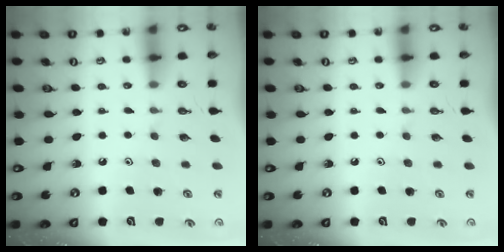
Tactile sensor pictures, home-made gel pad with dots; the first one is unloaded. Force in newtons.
{"total": 0.0}